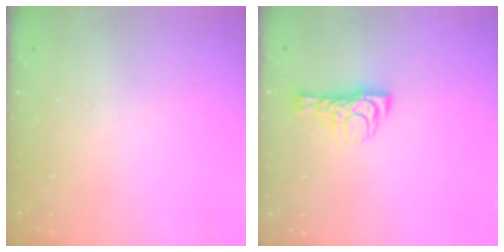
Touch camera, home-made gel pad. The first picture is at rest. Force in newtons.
{"total": 7.0, "press": 6.9, "slide": 0.5}